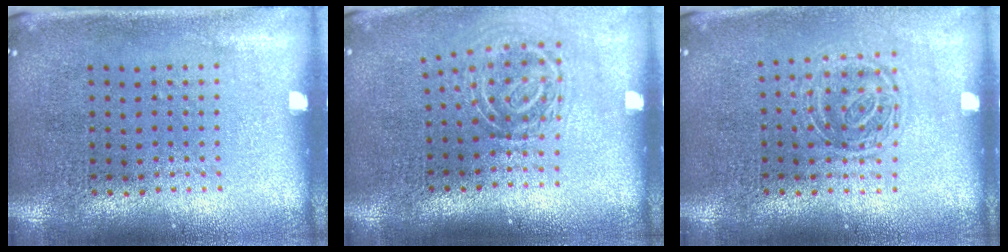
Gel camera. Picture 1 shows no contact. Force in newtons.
{"total": 1.9, "press": 1.2, "slide": 1.5}
{"total": 1.2, "press": 1.0, "slide": 0.7}